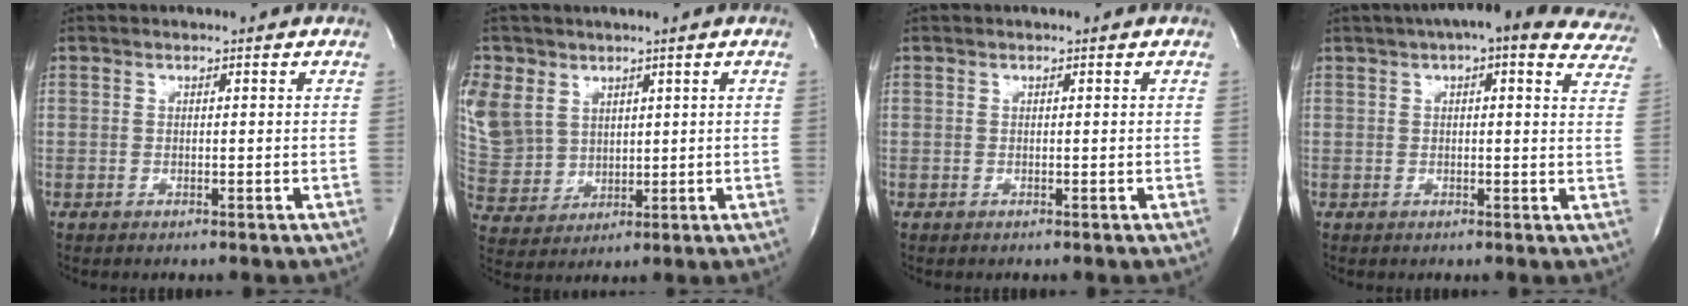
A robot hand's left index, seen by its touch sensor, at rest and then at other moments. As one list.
[{"total": 18.7, "force": [7.9, 15.5, 6.9], "torque": [-0.252, 0.041, 0.180]}, {"total": 0.0}, {"total": 18.7, "force": [15.5, 4.9, 9.2], "torque": [-0.114, 0.027, 0.165]}]